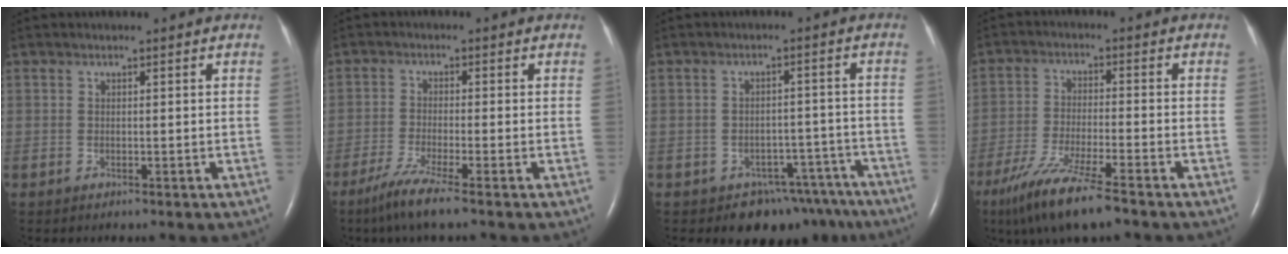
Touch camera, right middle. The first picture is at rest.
{"total": 5.5, "force": [-3.8, -0.5, 3.9], "torque": [-0.083, -0.018, -0.075]}
{"total": 9.1, "force": [-7.1, 5.5, 1.4], "torque": [0.007, 0.031, -0.082]}
{"total": 11.0, "force": [-7.8, 0.6, 7.7], "torque": [-0.151, -0.034, -0.137]}